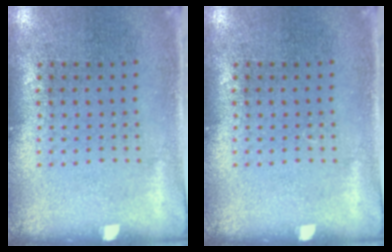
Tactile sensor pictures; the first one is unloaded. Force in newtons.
{"total": 0.0}